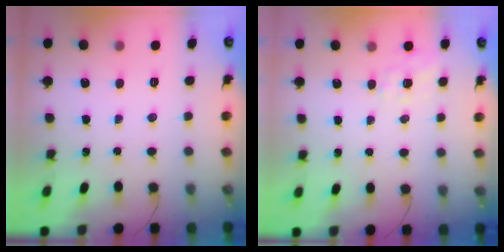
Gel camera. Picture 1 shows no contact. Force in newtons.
{"total": 5.2, "press": 4.9, "slide": 1.6}